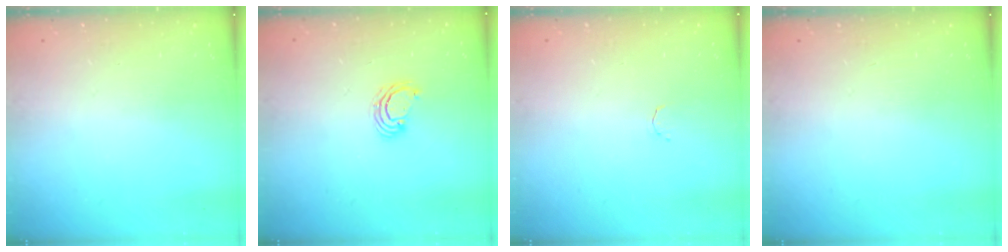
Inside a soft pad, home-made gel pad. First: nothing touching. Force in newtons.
{"total": 3.8, "press": 3.8, "slide": 0.3}
{"total": 1.7, "press": 1.6, "slide": 0.5}
{"total": 0.0}